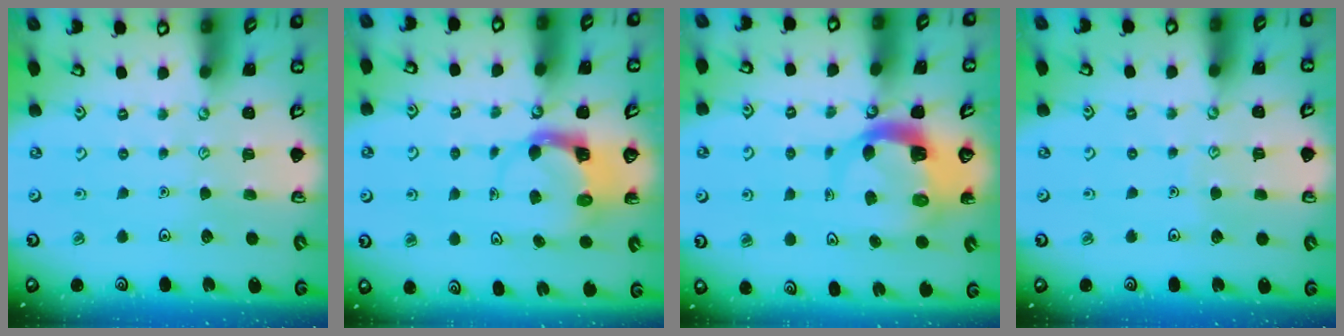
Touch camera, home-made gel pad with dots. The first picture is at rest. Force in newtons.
{"total": 3.9, "press": 3.8, "slide": 0.5}
{"total": 6.2, "press": 6.1, "slide": 0.9}
{"total": 3.1, "press": 3.1, "slide": 0.3}